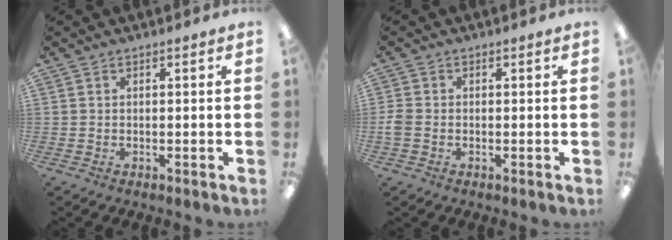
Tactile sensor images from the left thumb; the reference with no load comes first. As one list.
[{"total": 2.4, "force": [-0.5, 1.8, 1.5], "torque": [-0.032, 0.001, -0.009]}]